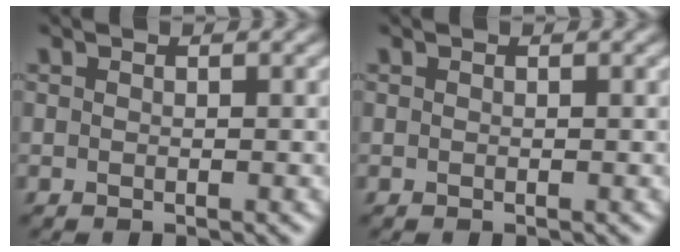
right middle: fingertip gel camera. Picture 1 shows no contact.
{"total": 0.0}